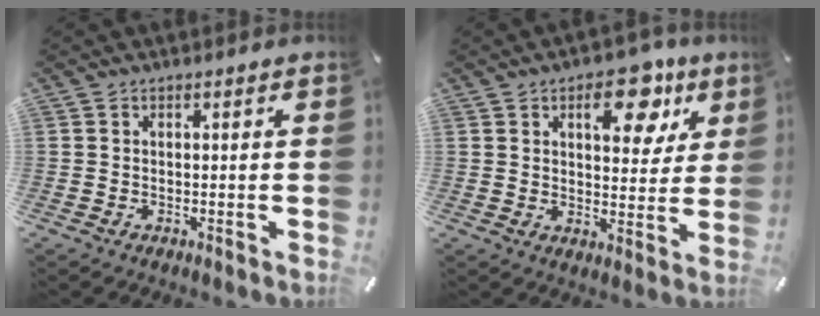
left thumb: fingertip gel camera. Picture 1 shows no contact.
{"total": 13.3, "force": [6.4, 7.3, 9.1], "torque": [-0.096, -0.025, 0.099]}